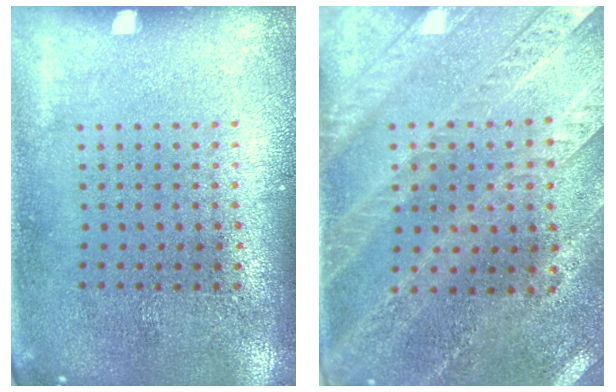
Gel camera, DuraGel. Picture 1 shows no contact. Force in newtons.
{"total": 2.7, "press": 2.4, "slide": 1.2}